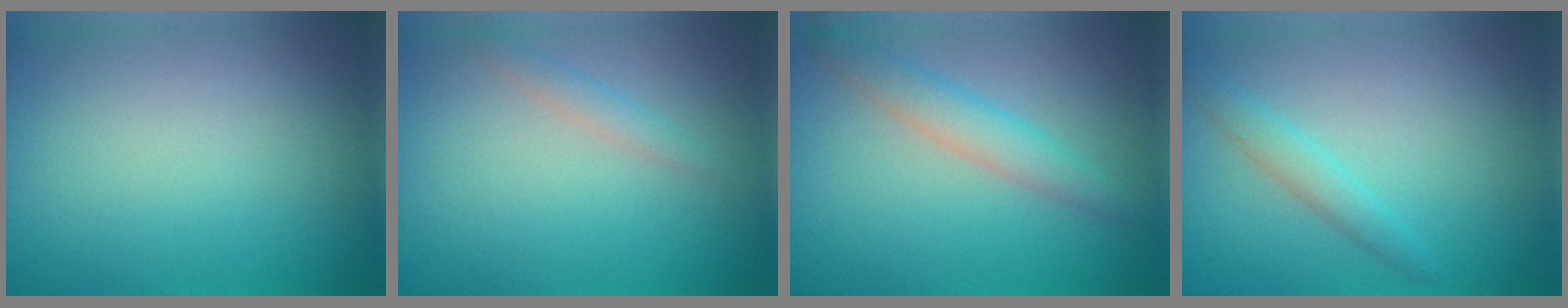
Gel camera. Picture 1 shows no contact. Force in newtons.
{"total": 1.3, "press": 1.3, "slide": 0.1}
{"total": 3.0, "press": 3.0, "slide": 0.1}
{"total": 1.9, "press": 1.9, "slide": 0.0}